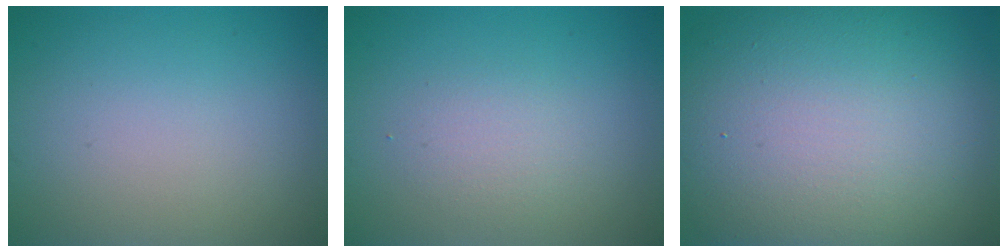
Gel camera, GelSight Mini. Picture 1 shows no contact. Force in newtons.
{"total": 1.7, "press": 1.7, "slide": 0.1}
{"total": 17.3, "press": 17.3, "slide": 1.2}